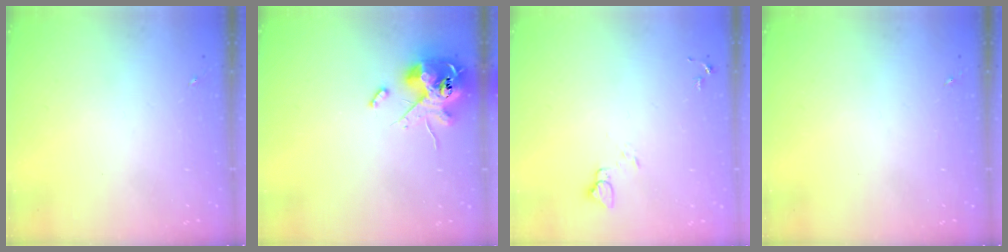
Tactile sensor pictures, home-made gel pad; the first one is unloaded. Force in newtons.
{"total": 13.2, "press": 13.0, "slide": 2.2}
{"total": 3.9, "press": 3.9, "slide": 0.4}
{"total": 0.0}